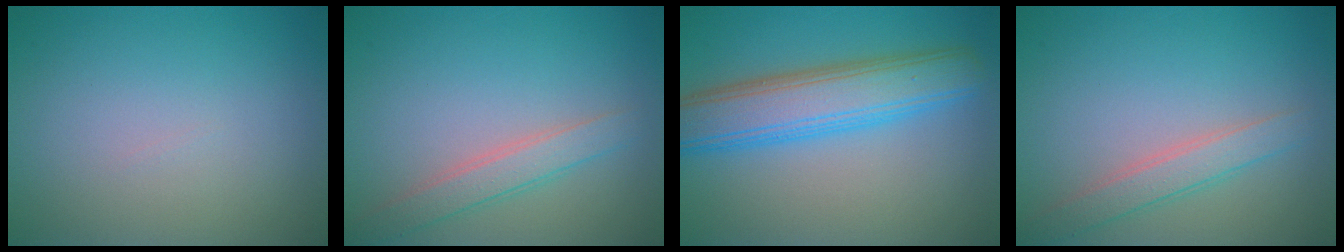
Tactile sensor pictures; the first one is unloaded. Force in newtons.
{"total": 2.4, "press": 2.4, "slide": 0.1}
{"total": 7.1, "press": 7.1, "slide": 0.1}
{"total": 2.4, "press": 2.4, "slide": 0.1}